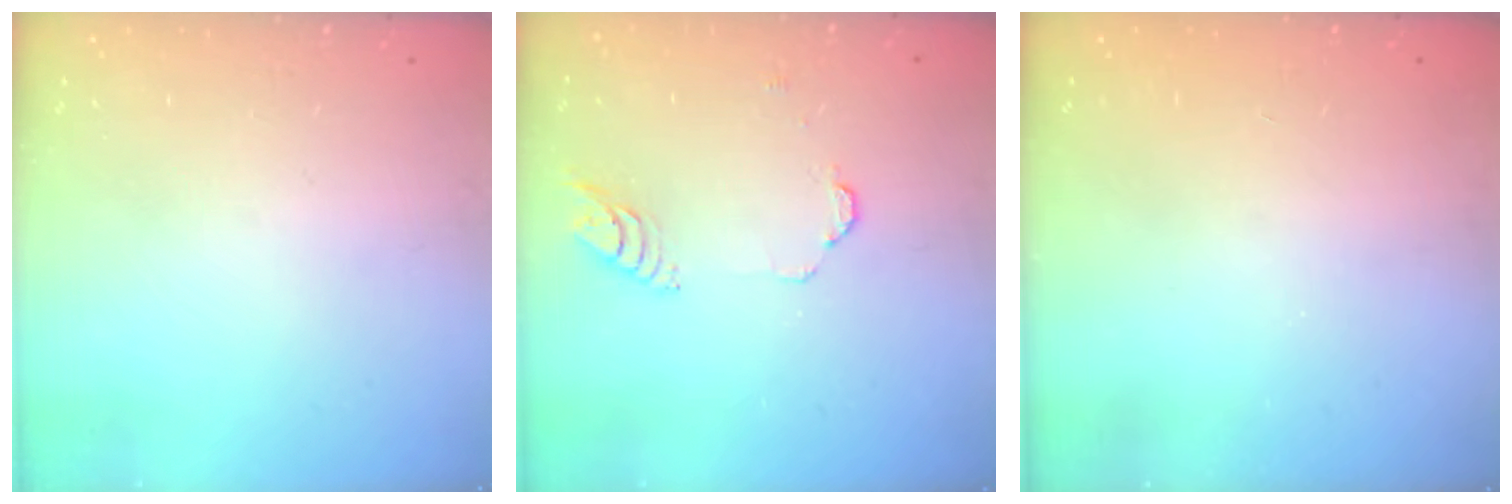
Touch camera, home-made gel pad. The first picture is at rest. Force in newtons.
{"total": 3.9, "press": 3.9, "slide": 0.4}
{"total": 0.0}